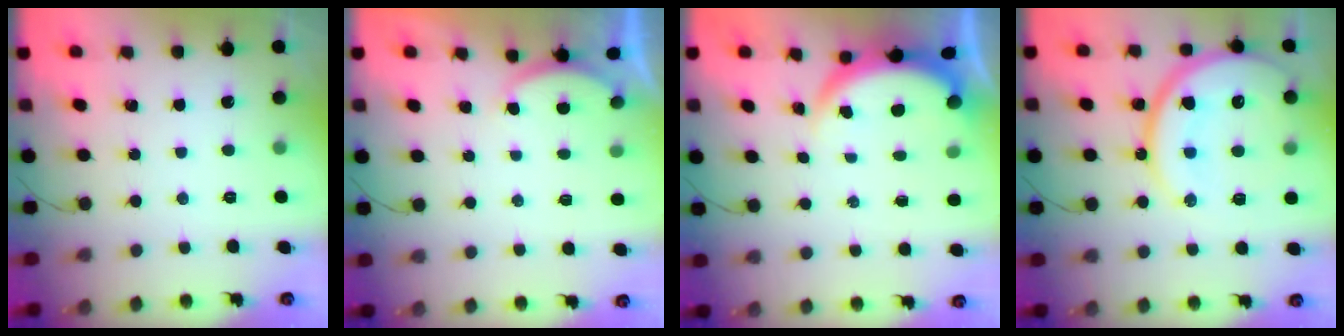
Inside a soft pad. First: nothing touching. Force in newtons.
{"total": 1.7, "press": 1.6, "slide": 0.6}
{"total": 3.9, "press": 3.9, "slide": 0.1}
{"total": 19.4, "press": 19.4, "slide": 1.4}